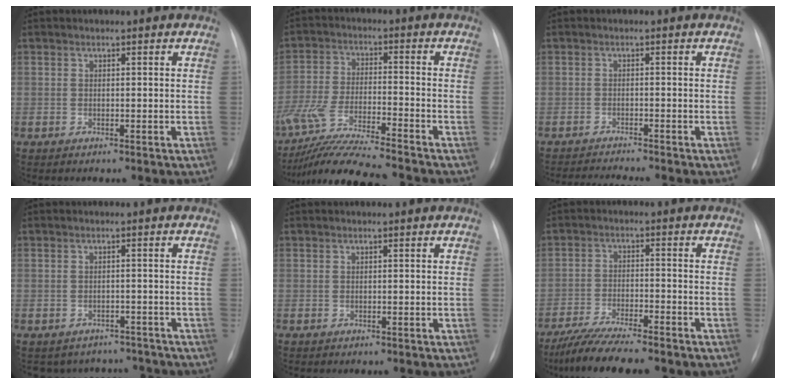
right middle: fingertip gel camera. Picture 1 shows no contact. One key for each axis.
{"total": 14.7, "fx": -12.8, "fy": -0.6, "fz": 7.1, "tx": -0.136, "ty": -0.032, "tz": -0.224}
{"total": 5.3, "fx": -4.9, "fy": -1.2, "fz": 1.7, "tx": -0.025, "ty": -0.016, "tz": -0.078}
{"total": 6.8, "fx": -6.1, "fy": 3.0, "fz": -0.3, "tx": 0.015, "ty": 0.024, "tz": -0.069}
{"total": 0.0}
{"total": 10.2, "fx": -8.4, "fy": 1.0, "fz": 5.7, "tx": -0.101, "ty": -0.022, "tz": -0.136}